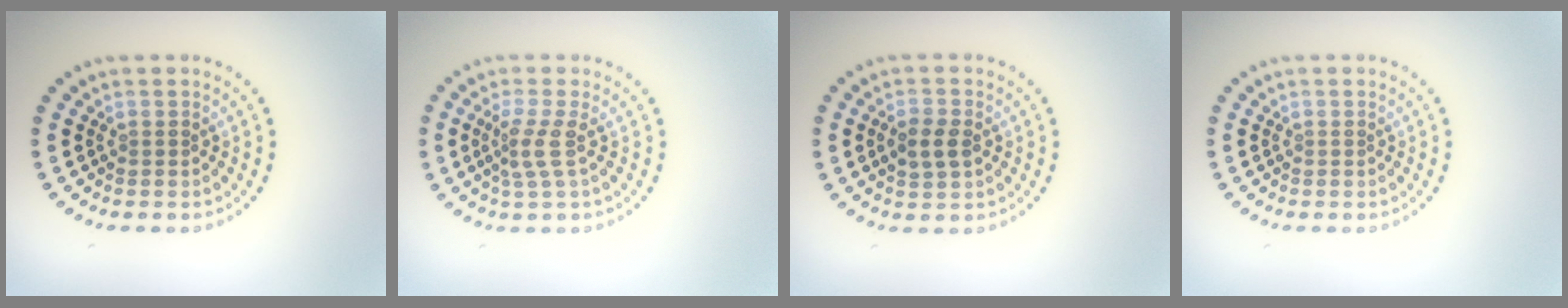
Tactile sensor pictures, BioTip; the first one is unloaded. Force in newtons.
{"total": 2.3, "press": 1.6, "slide": 1.7}
{"total": 2.6, "press": 2.6, "slide": 0.1}
{"total": 0.0}